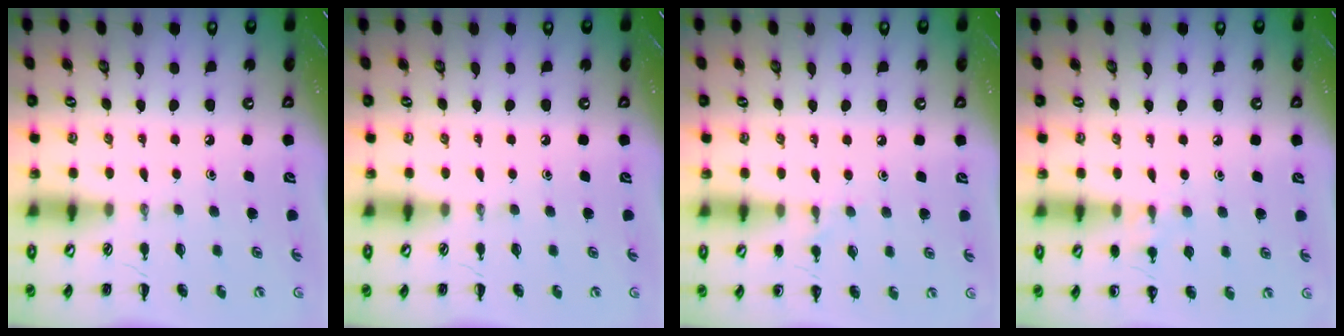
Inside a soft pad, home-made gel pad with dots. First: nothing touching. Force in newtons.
{"total": 0.0}
{"total": 6.2, "press": 6.0, "slide": 1.9}
{"total": 6.1, "press": 5.7, "slide": 2.0}